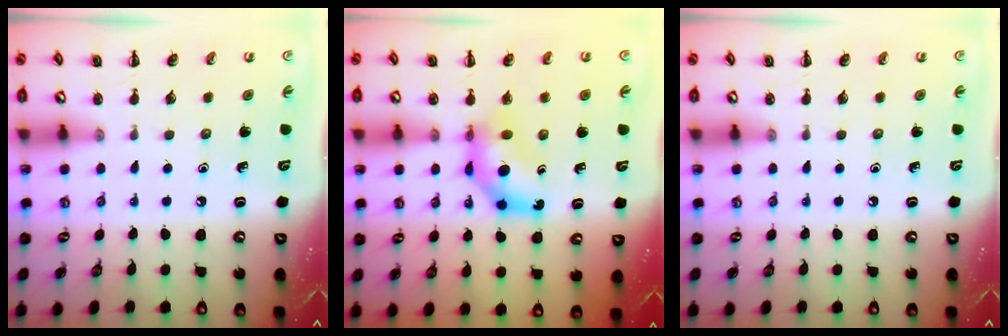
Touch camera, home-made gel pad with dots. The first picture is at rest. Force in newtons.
{"total": 7.1, "press": 7.0, "slide": 1.0}
{"total": 0.0}